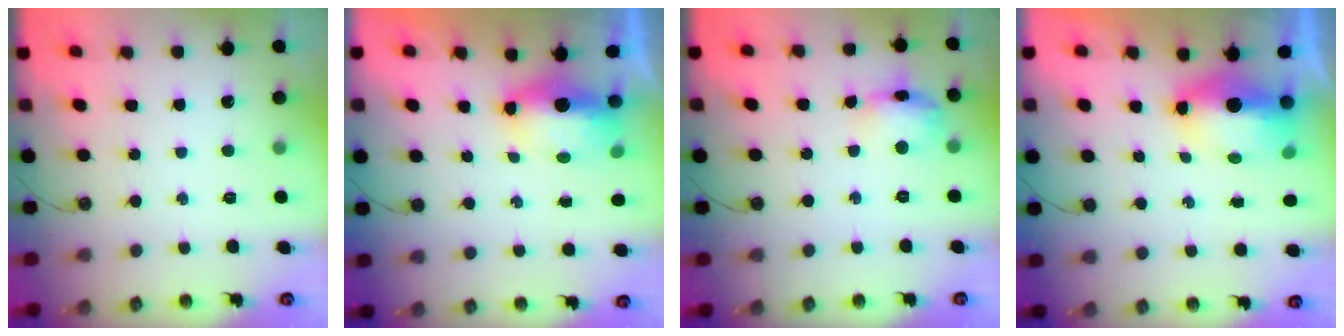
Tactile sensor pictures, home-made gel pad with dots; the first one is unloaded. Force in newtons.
{"total": 7.0, "press": 6.8, "slide": 1.8}
{"total": 11.8, "press": 11.8, "slide": 0.9}
{"total": 7.6, "press": 7.5, "slide": 1.3}